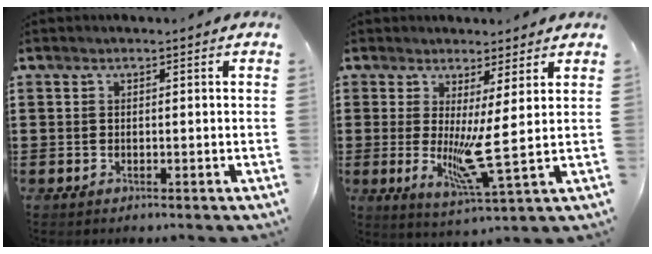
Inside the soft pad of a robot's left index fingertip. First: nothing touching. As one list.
[{"total": 7.0, "force": [1.2, -0.5, 6.9], "torque": [-0.115, -0.032, 0.020]}]